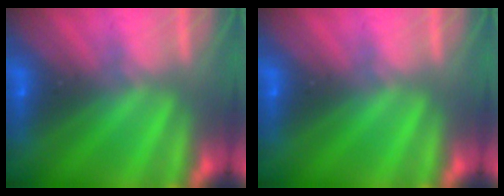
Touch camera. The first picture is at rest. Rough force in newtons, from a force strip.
{"total": 0.0}